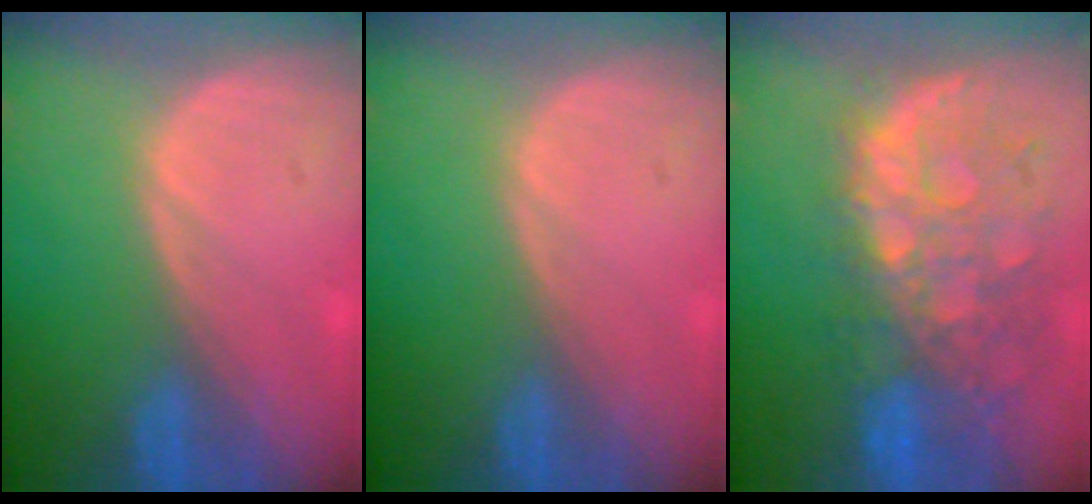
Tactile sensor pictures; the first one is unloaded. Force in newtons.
{"total": 0.0}
{"total": 12.0, "press": 10.0, "slide": 6.7}